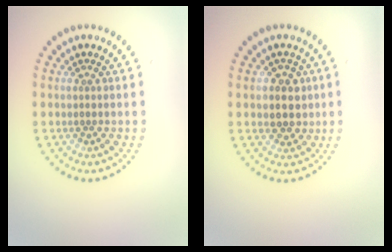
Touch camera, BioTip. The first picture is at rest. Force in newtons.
{"total": 2.8, "press": 2.6, "slide": 0.9}